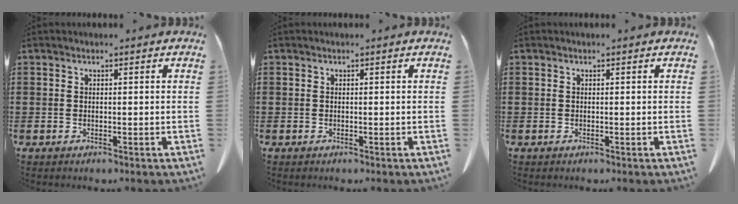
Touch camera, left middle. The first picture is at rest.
{"total": 0.0}
{"total": 0.0}